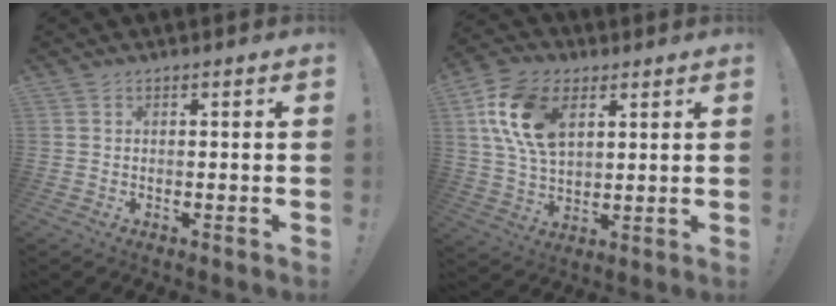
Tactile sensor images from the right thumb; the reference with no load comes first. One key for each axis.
{"total": 16.7, "fx": 6.1, "fy": 10.6, "fz": 11.4, "tx": -0.223, "ty": -0.007, "tz": 0.113}